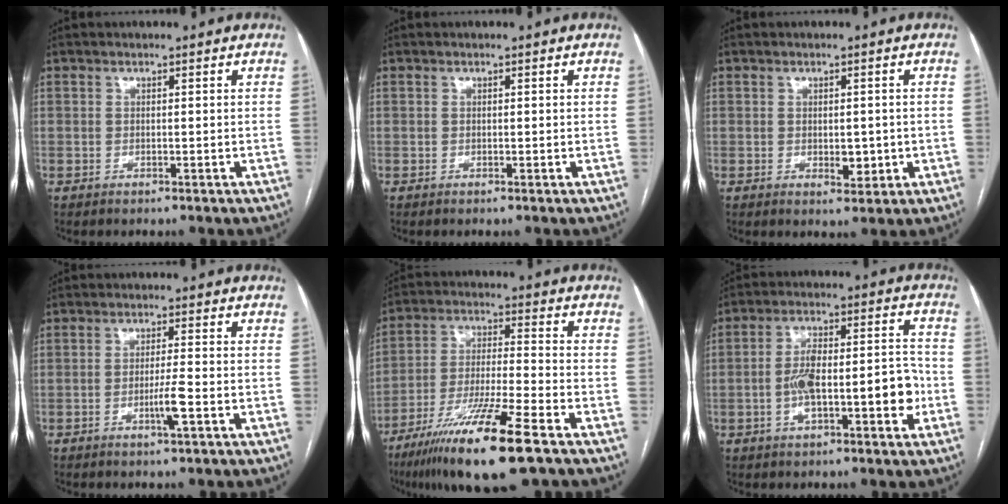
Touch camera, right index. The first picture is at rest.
{"total": 0.0}
{"total": 3.0, "force": [-0.4, 1.7, 2.5], "torque": [-0.032, -0.003, 0.001]}
{"total": 3.8, "force": [-1.4, -0.3, 3.5], "torque": [-0.065, -0.006, -0.027]}
{"total": 16.4, "force": [-10.0, 0.5, 13.0], "torque": [-0.252, -0.044, -0.180]}
{"total": 12.2, "force": [-2.9, 3.5, 11.4], "torque": [-0.186, 0.033, -0.042]}